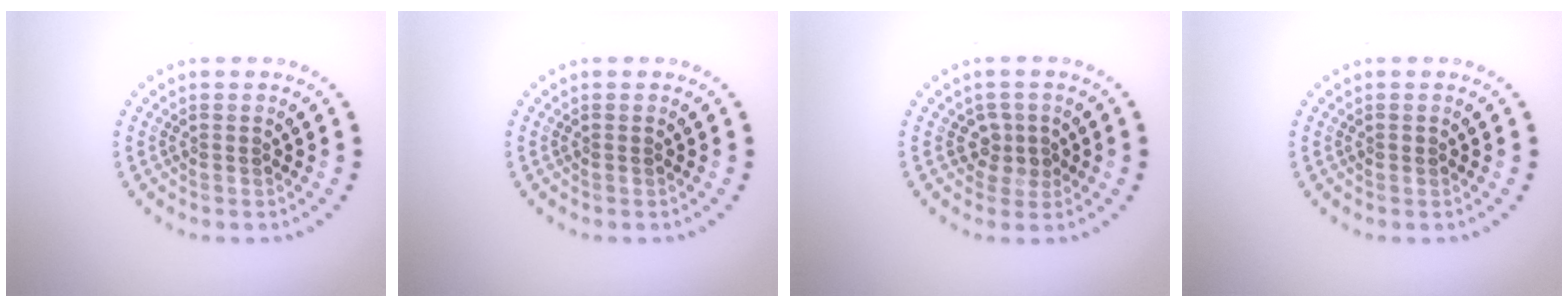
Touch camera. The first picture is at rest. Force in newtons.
{"total": 0.0}
{"total": 1.9, "press": 1.5, "slide": 1.1}
{"total": 0.5, "press": 0.5, "slide": 0.1}